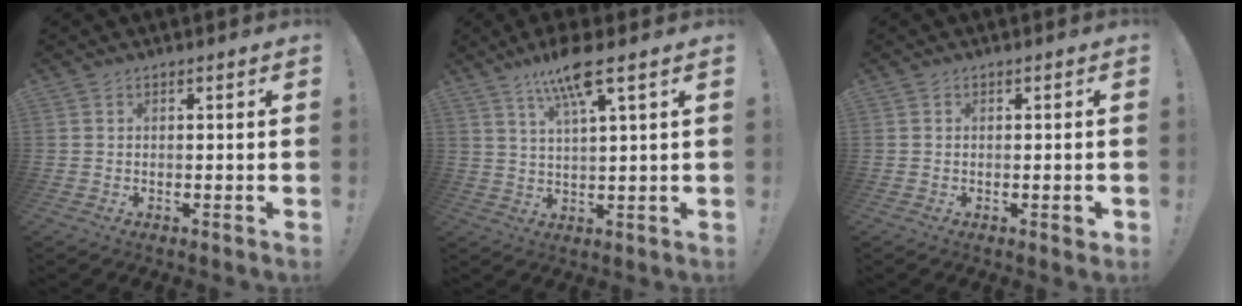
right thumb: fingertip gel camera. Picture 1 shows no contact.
{"total": 9.6, "force": [5.8, 1.3, 7.6], "torque": [-0.138, -0.021, 0.095]}
{"total": 1.3, "force": [-0.4, 0.6, 1.1], "torque": [-0.007, -0.001, -0.006]}